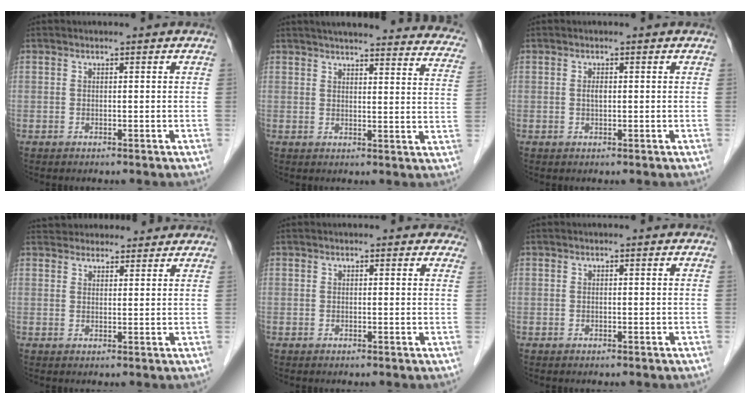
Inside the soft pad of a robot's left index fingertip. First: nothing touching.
{"total": 27.1, "force": [24.8, 4.1, 10.2], "torque": [-0.132, -0.047, 0.273]}
{"total": 0.9, "force": [-0.2, 0.3, 0.8], "torque": [-0.017, -0.007, -0.003]}
{"total": 10.7, "force": [9.9, 3.5, 2.1], "torque": [-0.014, 0.034, 0.133]}
{"total": 3.2, "force": [2.8, 1.3, 0.7], "torque": [0.009, 0.009, 0.017]}
{"total": 0.0}